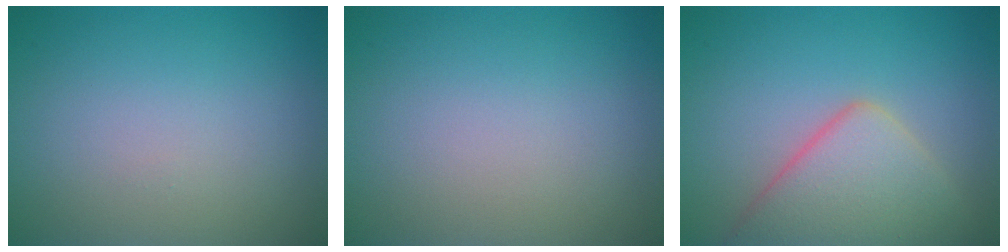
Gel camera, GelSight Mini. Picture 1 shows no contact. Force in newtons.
{"total": 0.0}
{"total": 6.0, "press": 6.0, "slide": 0.4}